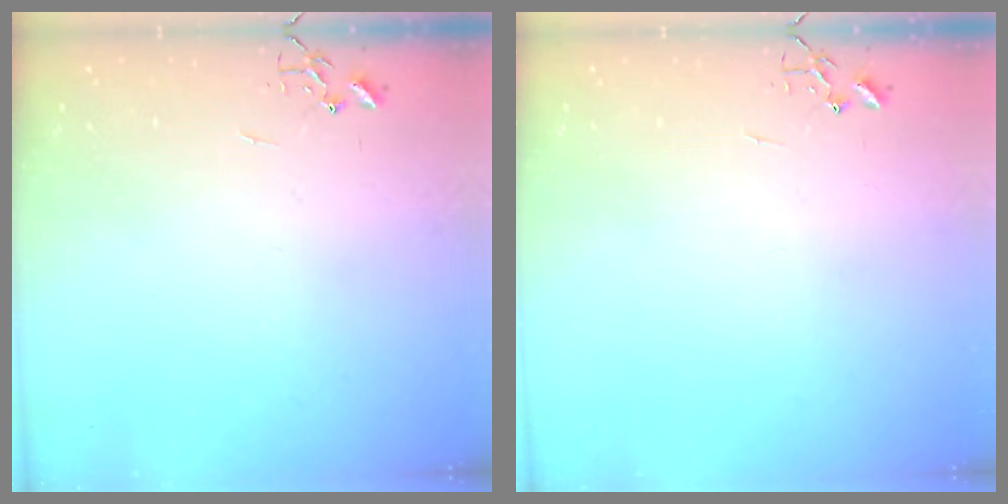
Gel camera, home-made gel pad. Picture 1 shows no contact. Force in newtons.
{"total": 0.0}